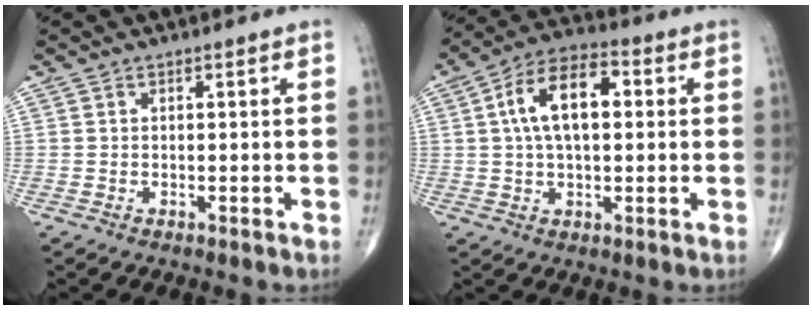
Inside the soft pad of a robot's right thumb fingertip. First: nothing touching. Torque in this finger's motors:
{"motor_torque": [0.82, 2.69, 1.45, 0.20, 0.18]}